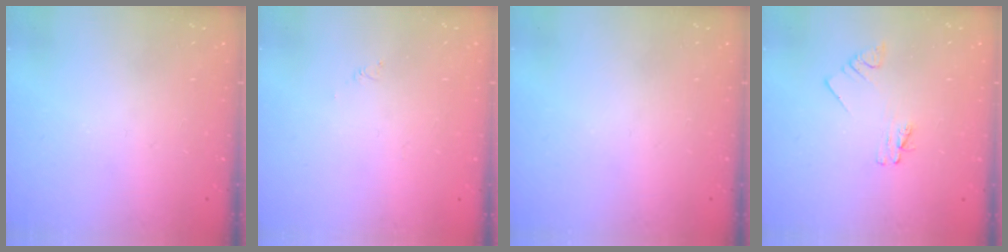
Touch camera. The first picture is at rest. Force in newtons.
{"total": 1.6, "press": 1.5, "slide": 0.3}
{"total": 0.0}
{"total": 2.9, "press": 2.9, "slide": 0.3}